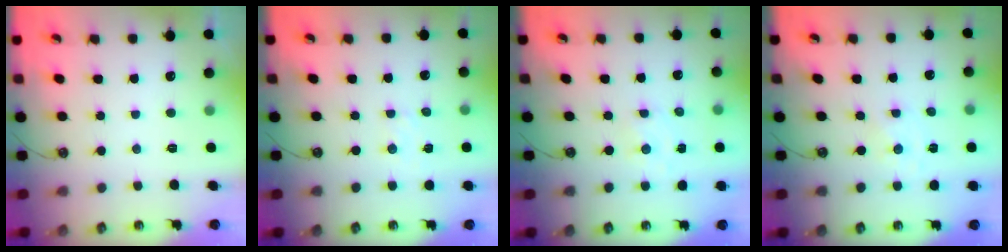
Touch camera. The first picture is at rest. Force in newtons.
{"total": 3.4, "press": 3.3, "slide": 0.5}
{"total": 2.3, "press": 2.3, "slide": 0.4}
{"total": 0.0}